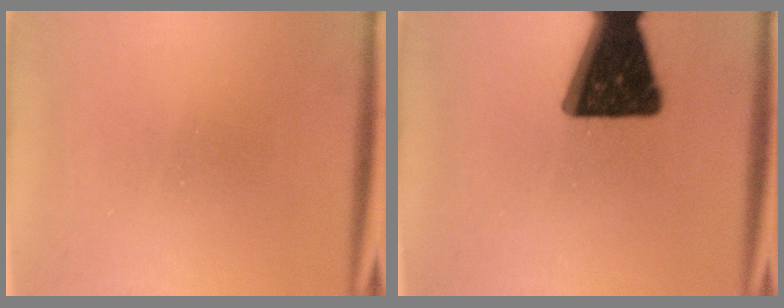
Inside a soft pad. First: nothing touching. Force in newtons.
{"total": 18.0}